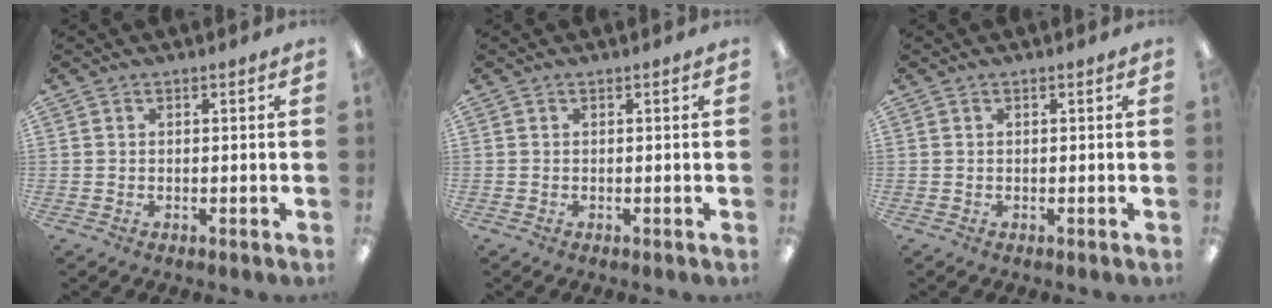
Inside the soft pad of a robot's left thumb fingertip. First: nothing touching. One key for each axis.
{"total": 0.0}
{"total": 0.0}